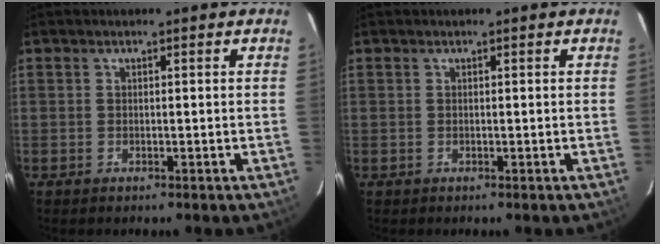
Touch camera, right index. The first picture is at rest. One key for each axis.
{"total": 0.0}